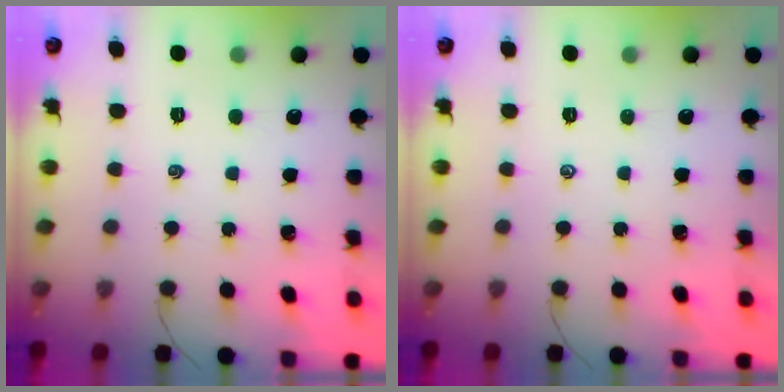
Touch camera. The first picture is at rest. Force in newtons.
{"total": 0.0}